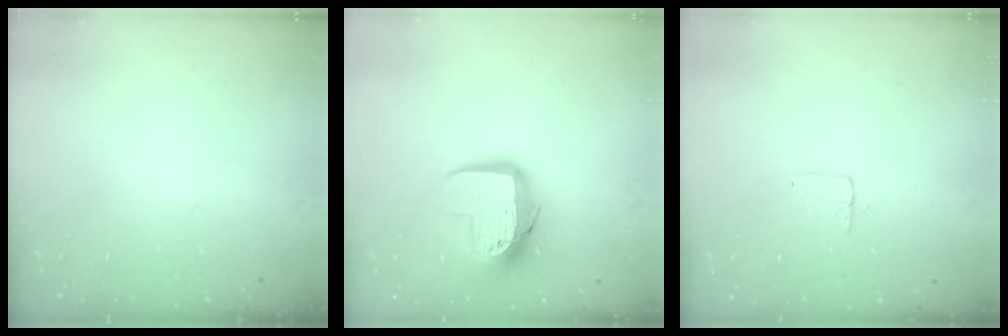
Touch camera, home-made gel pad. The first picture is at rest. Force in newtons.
{"total": 11.0, "press": 10.9, "slide": 0.9}
{"total": 3.5, "press": 3.5, "slide": 0.2}